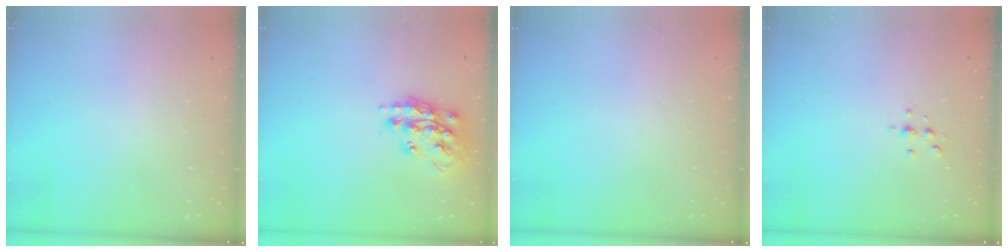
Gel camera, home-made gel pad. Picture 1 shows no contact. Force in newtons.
{"total": 16.8, "press": 16.7, "slide": 1.5}
{"total": 0.0}
{"total": 3.7, "press": 3.3, "slide": 1.6}